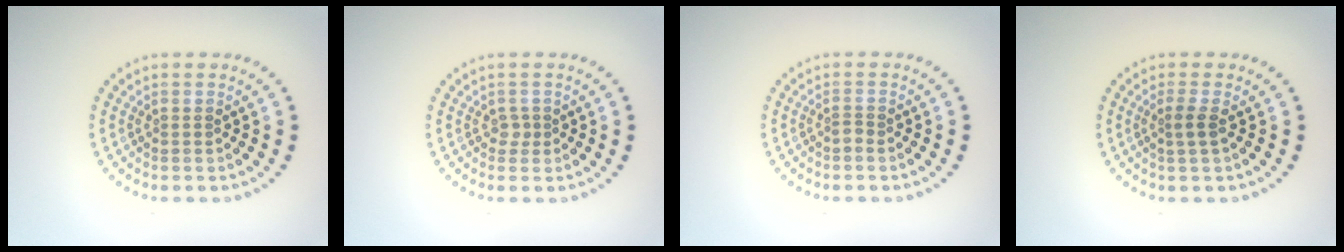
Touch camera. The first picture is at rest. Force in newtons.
{"total": 0.8, "press": 0.6, "slide": 0.5}
{"total": 0.9, "press": 0.5, "slide": 0.7}
{"total": 1.4, "press": 1.2, "slide": 0.8}